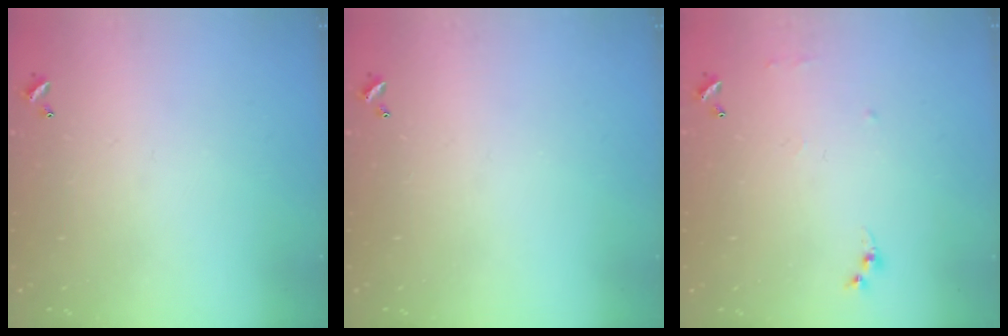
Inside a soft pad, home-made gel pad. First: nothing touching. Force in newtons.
{"total": 0.0}
{"total": 6.4, "press": 6.4, "slide": 0.8}